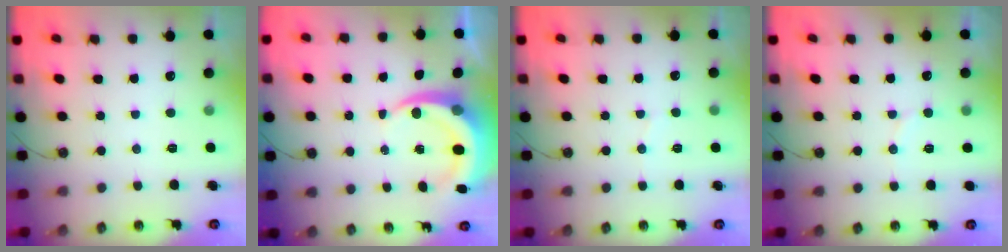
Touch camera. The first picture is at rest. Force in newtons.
{"total": 7.8, "press": 7.8, "slide": 0.9}
{"total": 3.7, "press": 3.7, "slide": 0.4}
{"total": 5.5, "press": 5.4, "slide": 1.1}